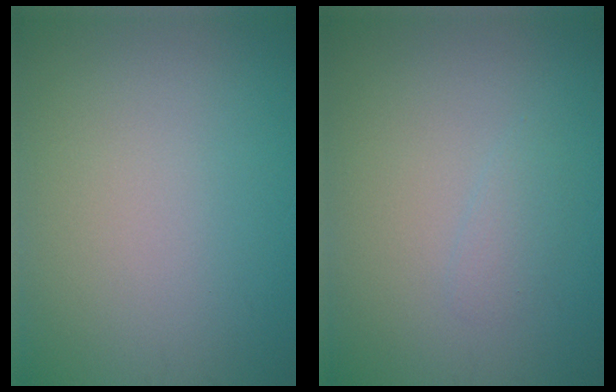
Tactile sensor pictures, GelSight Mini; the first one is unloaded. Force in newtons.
{"total": 1.0, "press": 1.0, "slide": 0.1}